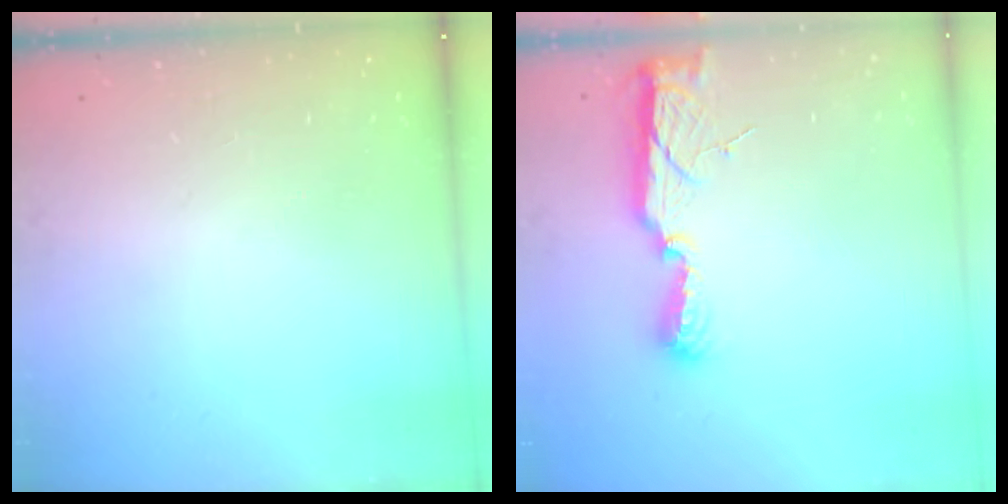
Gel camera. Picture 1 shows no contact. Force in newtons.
{"total": 10.6, "press": 9.3, "slide": 5.2}